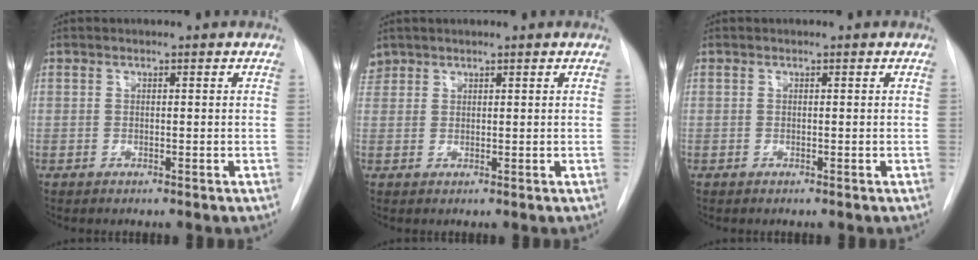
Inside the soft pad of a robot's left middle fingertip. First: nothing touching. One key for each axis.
{"total": 2.2, "fx": 1.8, "fy": 1.3, "fz": 0.0, "tx": 0.000, "ty": 0.013, "tz": 0.036}
{"total": 0.0}